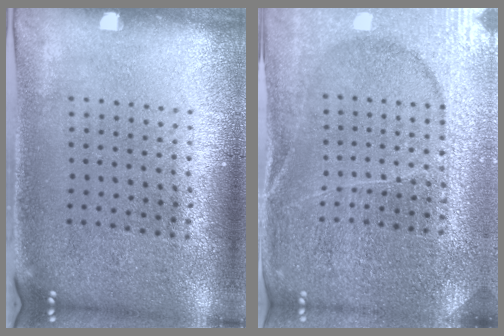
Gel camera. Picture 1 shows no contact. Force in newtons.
{"total": 4.1, "press": 3.9, "slide": 1.3}